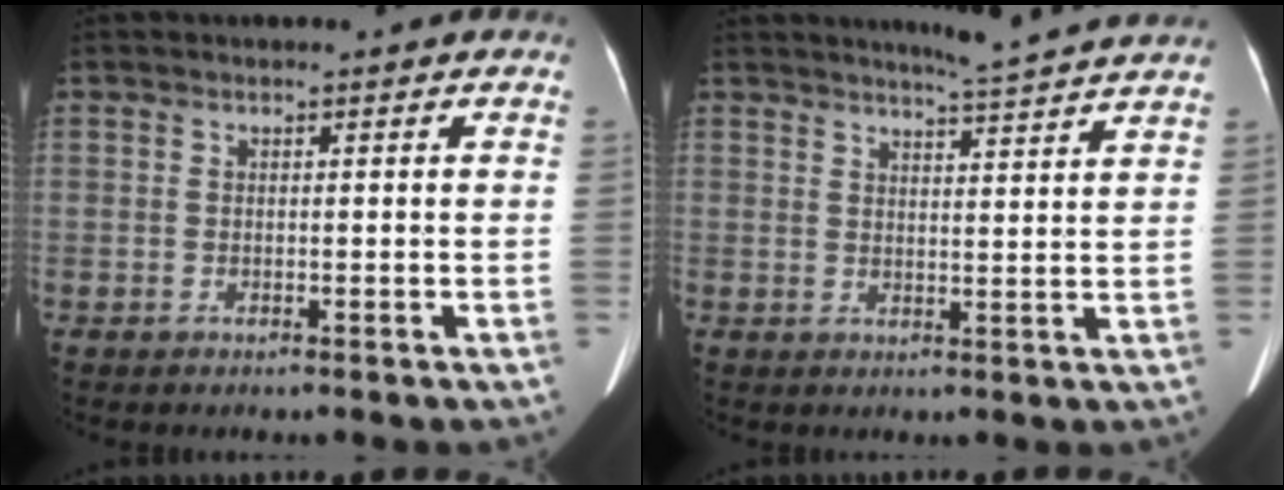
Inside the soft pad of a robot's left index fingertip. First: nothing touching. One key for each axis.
{"total": 7.6, "fx": 7.1, "fy": -1.1, "fz": 2.6, "tx": -0.046, "ty": -0.001, "tz": 0.087}